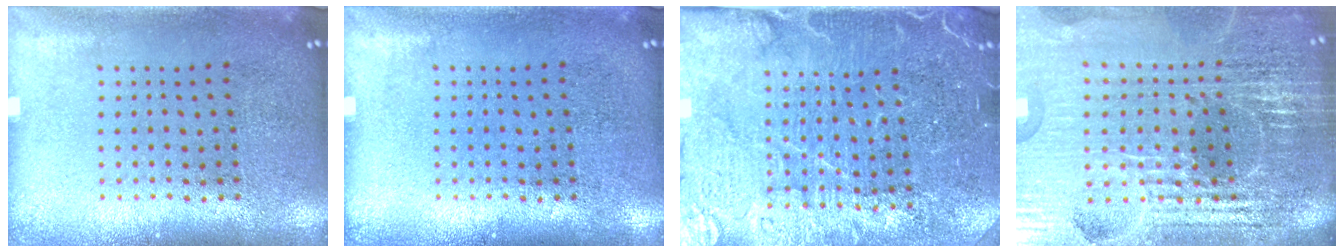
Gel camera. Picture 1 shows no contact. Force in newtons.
{"total": 0.0}
{"total": 4.5, "press": 4.2, "slide": 1.7}
{"total": 6.7, "press": 5.8, "slide": 3.3}